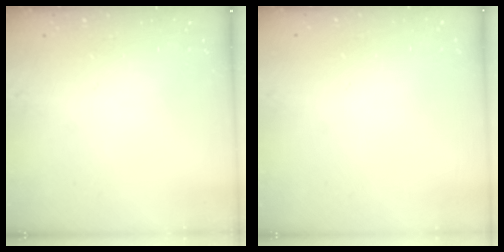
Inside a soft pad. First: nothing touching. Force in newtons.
{"total": 0.0}